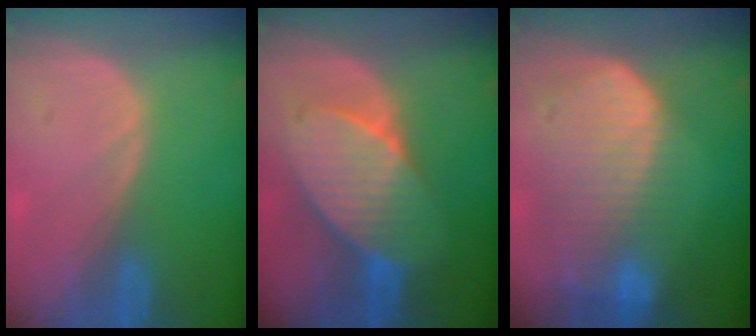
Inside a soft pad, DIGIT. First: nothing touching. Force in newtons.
{"total": 8.2, "press": 8.2, "slide": 0.3}
{"total": 10.2, "press": 8.8, "slide": 5.1}